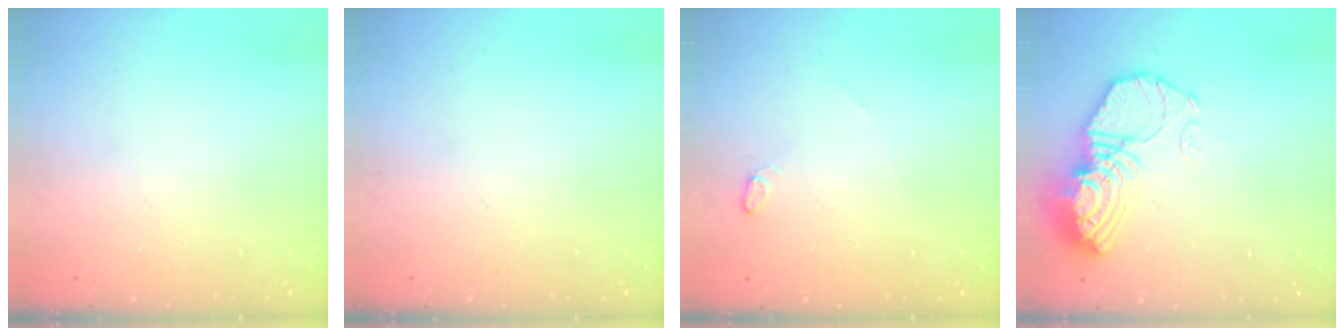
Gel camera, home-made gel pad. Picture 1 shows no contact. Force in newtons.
{"total": 0.0}
{"total": 4.4, "press": 4.4, "slide": 0.5}
{"total": 14.3, "press": 14.2, "slide": 1.4}